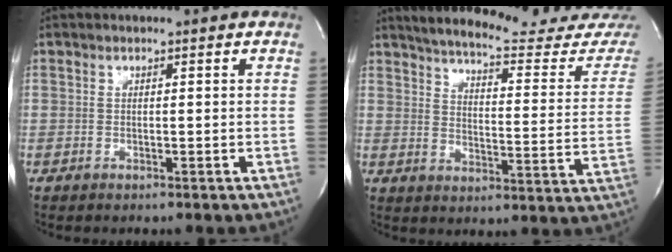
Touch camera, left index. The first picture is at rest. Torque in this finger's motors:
{"motor_torque": [-0.07, -0.13, 0.17, 0.02]}